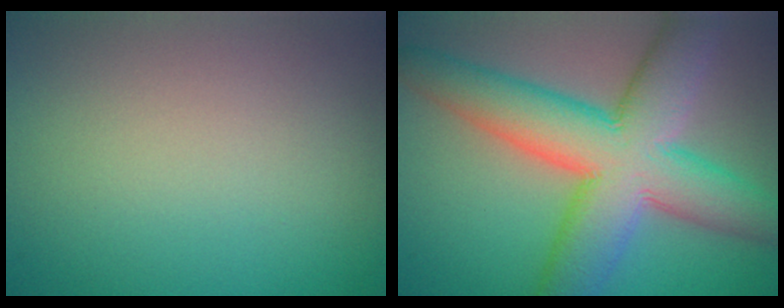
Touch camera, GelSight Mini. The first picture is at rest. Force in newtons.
{"total": 11.4, "press": 11.4, "slide": 0.2}